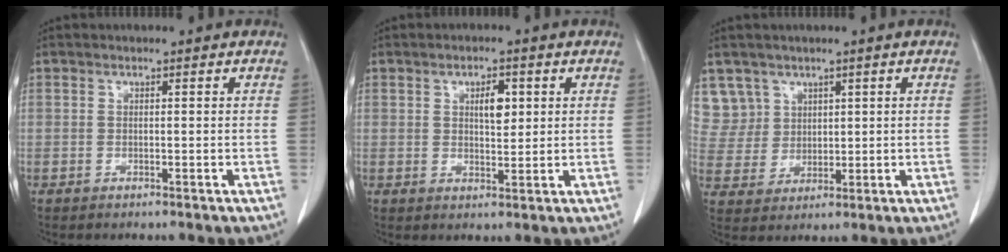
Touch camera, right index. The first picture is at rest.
{"total": 3.8, "force": [1.2, 1.6, 3.2], "torque": [-0.052, 0.001, 0.021]}
{"total": 6.7, "force": [3.9, 5.4, -0.3], "torque": [0.011, 0.010, 0.089]}